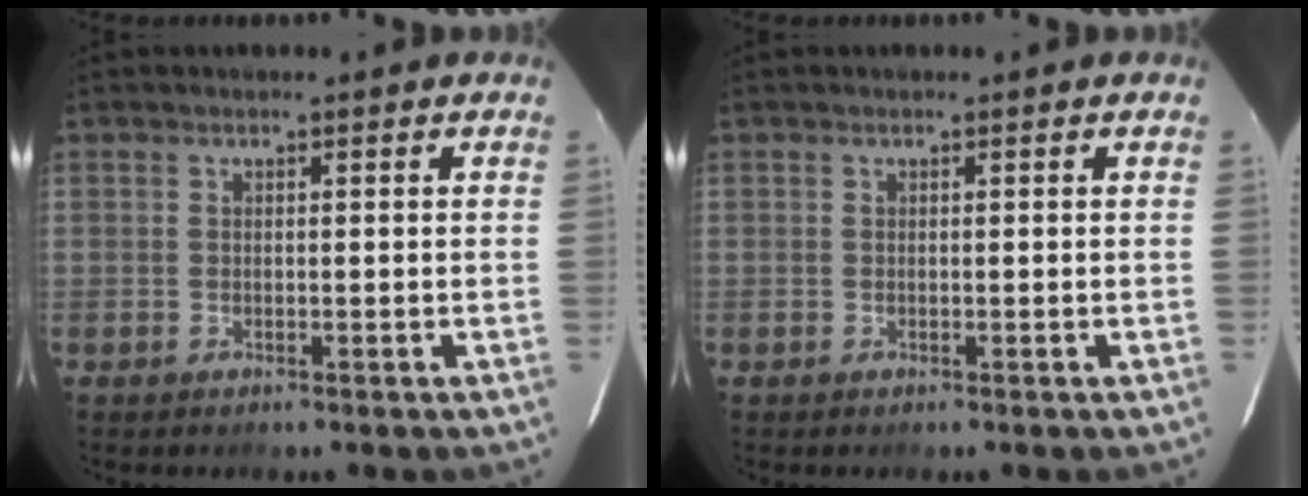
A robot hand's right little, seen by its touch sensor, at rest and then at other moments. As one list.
[{"total": 0.0}]